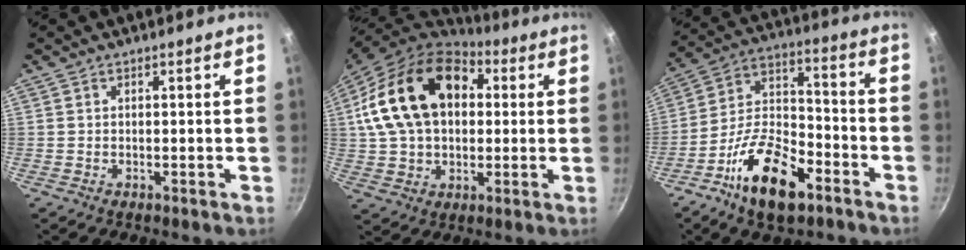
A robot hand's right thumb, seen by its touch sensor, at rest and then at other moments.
{"total": 21.5, "force": [4.7, 14.9, 14.9], "torque": [-0.240, 0.023, 0.077]}
{"total": 17.0, "force": [-9.2, 8.0, 11.9], "torque": [-0.199, 0.057, -0.178]}